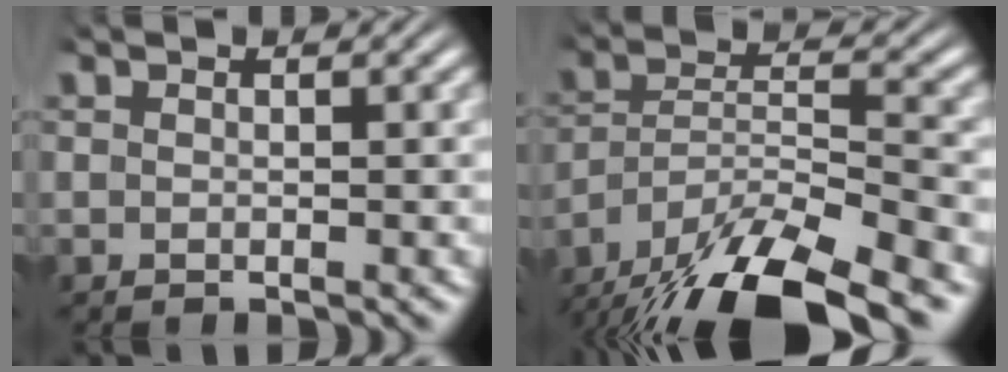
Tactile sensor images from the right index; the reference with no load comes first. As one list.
[{"total": 9.7, "force": [-5.0, 5.8, 6.0], "torque": [-0.106, -0.018, -0.081]}]